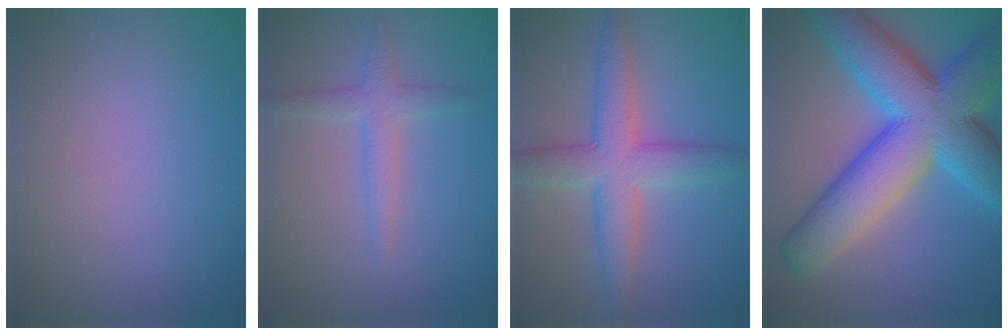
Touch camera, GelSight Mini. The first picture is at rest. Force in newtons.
{"total": 2.4, "press": 2.4, "slide": 0.2}
{"total": 5.9, "press": 5.9, "slide": 0.2}
{"total": 14.8, "press": 14.8, "slide": 0.4}